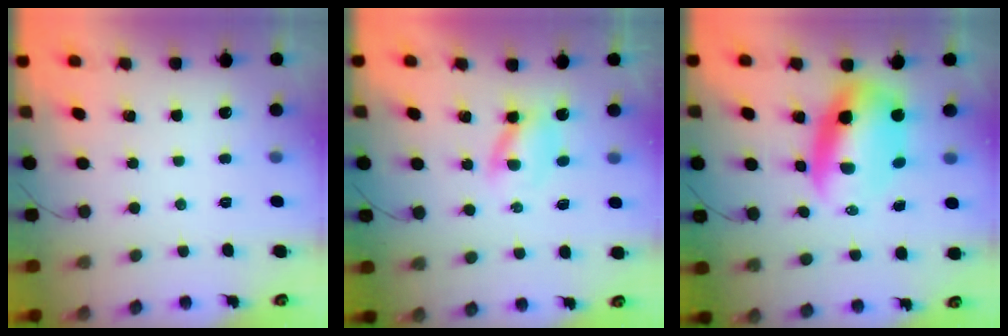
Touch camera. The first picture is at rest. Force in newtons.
{"total": 2.5, "press": 2.2, "slide": 1.2}
{"total": 10.5, "press": 10.2, "slide": 2.5}